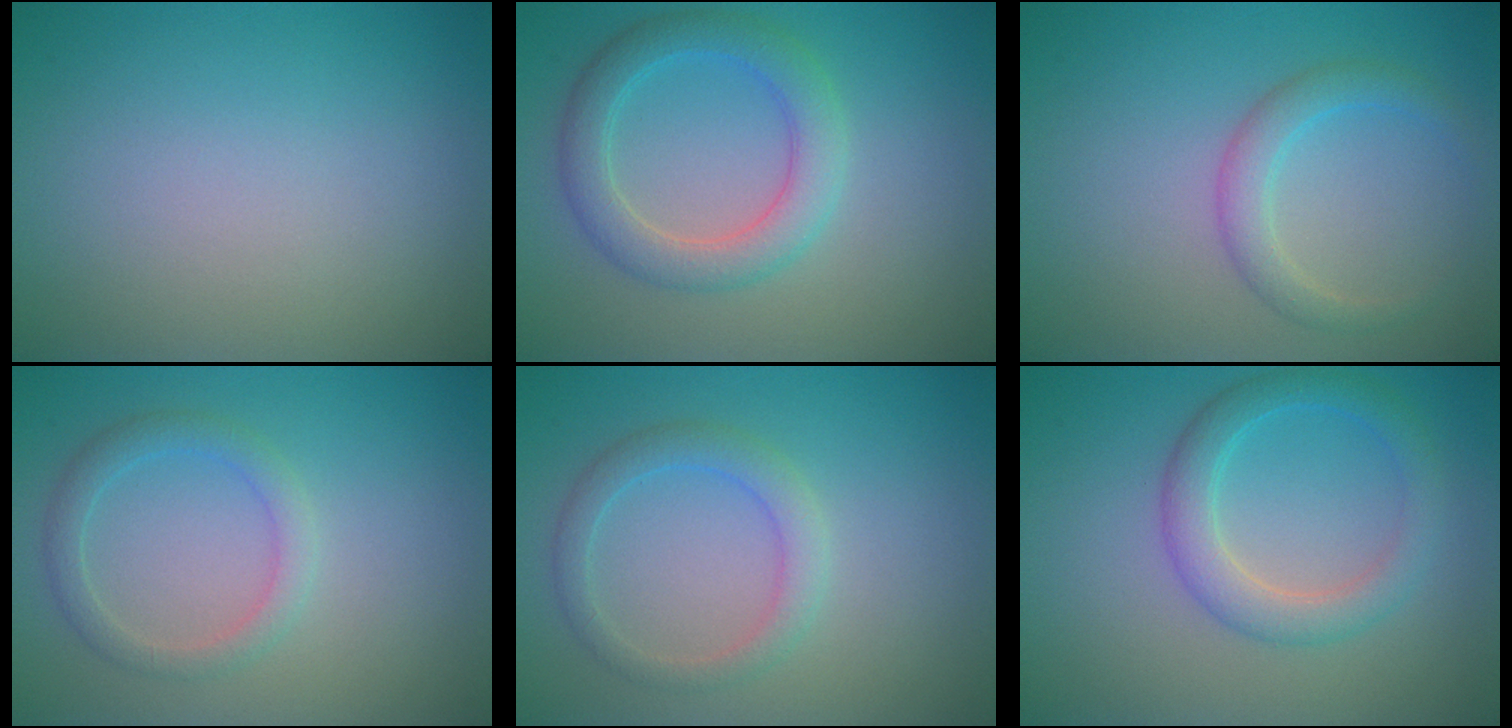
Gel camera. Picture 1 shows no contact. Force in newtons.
{"total": 4.0, "press": 4.0, "slide": 0.3}
{"total": 2.4, "press": 2.4, "slide": 0.1}
{"total": 2.2, "press": 2.2, "slide": 0.1}
{"total": 2.4, "press": 2.4, "slide": 0.1}
{"total": 3.4, "press": 3.4, "slide": 0.1}